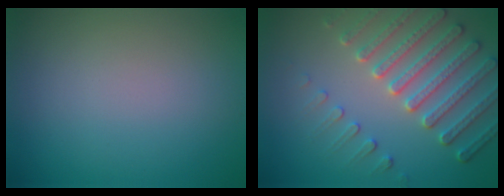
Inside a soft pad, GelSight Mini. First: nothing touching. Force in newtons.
{"total": 5.2, "press": 4.6, "slide": 2.3}